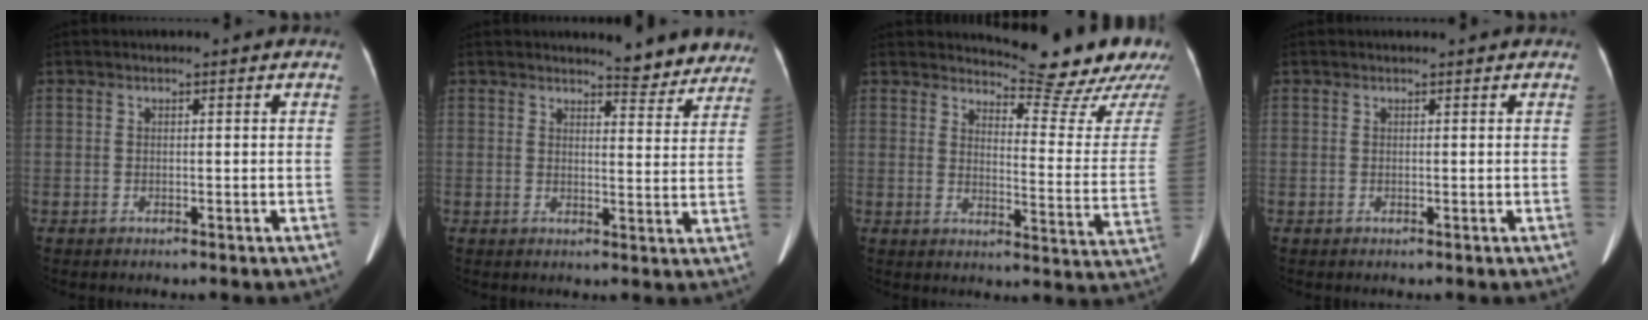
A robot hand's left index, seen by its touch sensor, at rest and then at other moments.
{"total": 7.0, "force": [6.6, 1.5, 1.6], "torque": [-0.005, -0.015, 0.064]}
{"total": 16.4, "force": [15.5, 0.8, 5.2], "torque": [-0.065, -0.107, 0.172]}
{"total": 0.7, "force": [0.7, 0.0, 0.2], "torque": [-0.007, 0.006, 0.011]}